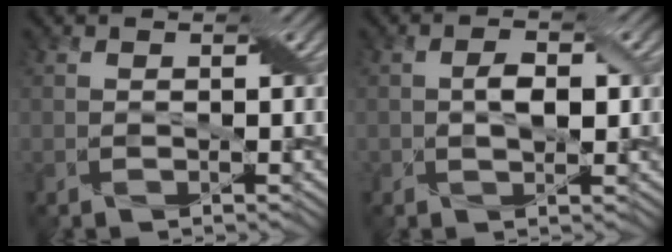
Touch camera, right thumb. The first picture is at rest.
{"total": 2.7, "force": [0.1, 1.5, 2.3], "torque": [-0.045, 0.000, 0.000]}